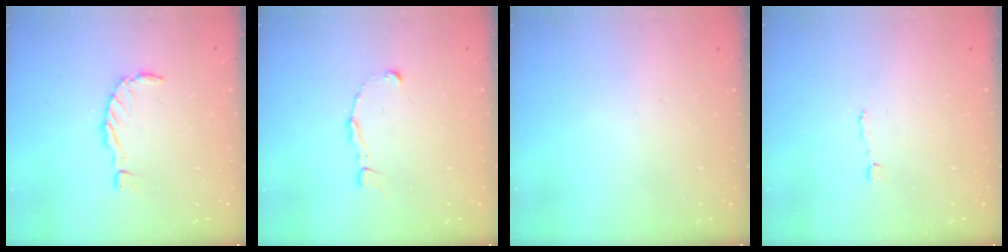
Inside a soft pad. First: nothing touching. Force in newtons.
{"total": 1.8, "press": 1.8, "slide": 0.1}
{"total": 0.0}
{"total": 1.2, "press": 1.2, "slide": 0.0}